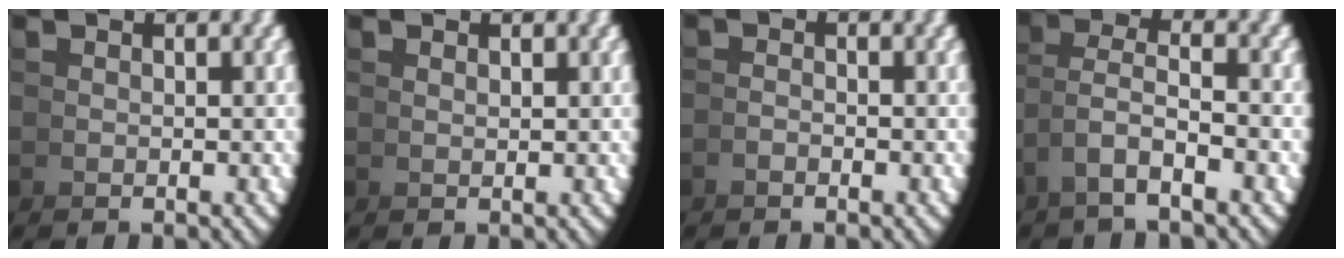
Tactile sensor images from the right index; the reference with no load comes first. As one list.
[{"total": 1.1, "force": [0.8, -0.7, -0.1], "torque": [0.003, 0.000, 0.019]}, {"total": 1.4, "force": [-0.8, -1.2, -0.3], "torque": [0.012, 0.003, -0.018]}, {"total": 3.3, "force": [0.4, 1.6, 2.9], "torque": [-0.062, -0.005, 0.010]}]